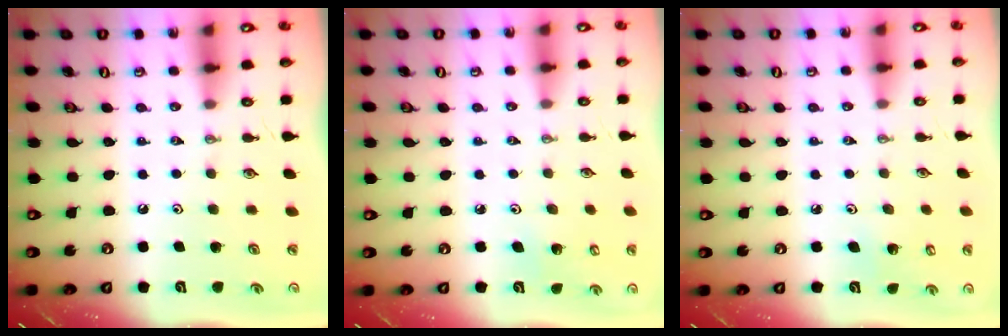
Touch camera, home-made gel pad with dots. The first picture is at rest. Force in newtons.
{"total": 3.3, "press": 3.3, "slide": 0.3}
{"total": 3.3, "press": 3.3, "slide": 0.3}